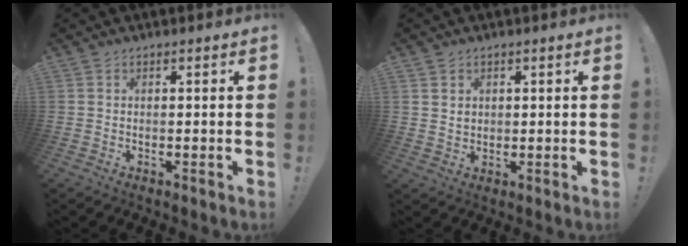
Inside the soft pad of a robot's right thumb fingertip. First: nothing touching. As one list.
[{"total": 2.5, "force": [1.3, 2.1, 0.6], "torque": [0.000, -0.007, 0.023]}]